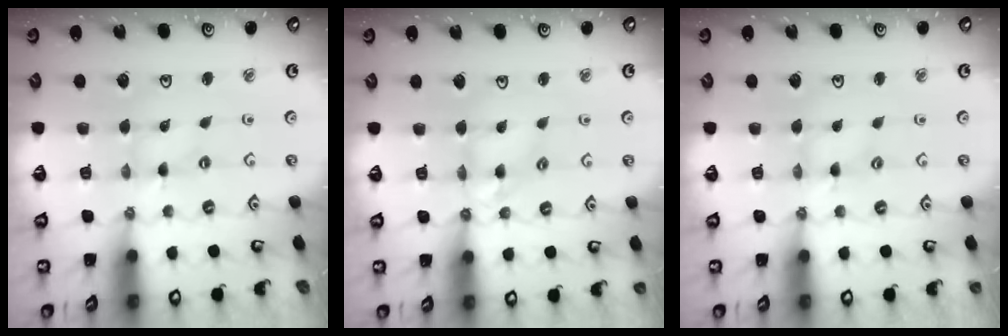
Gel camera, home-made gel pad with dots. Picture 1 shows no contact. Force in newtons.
{"total": 7.9, "press": 7.9, "slide": 0.6}
{"total": 1.7, "press": 1.7, "slide": 0.2}